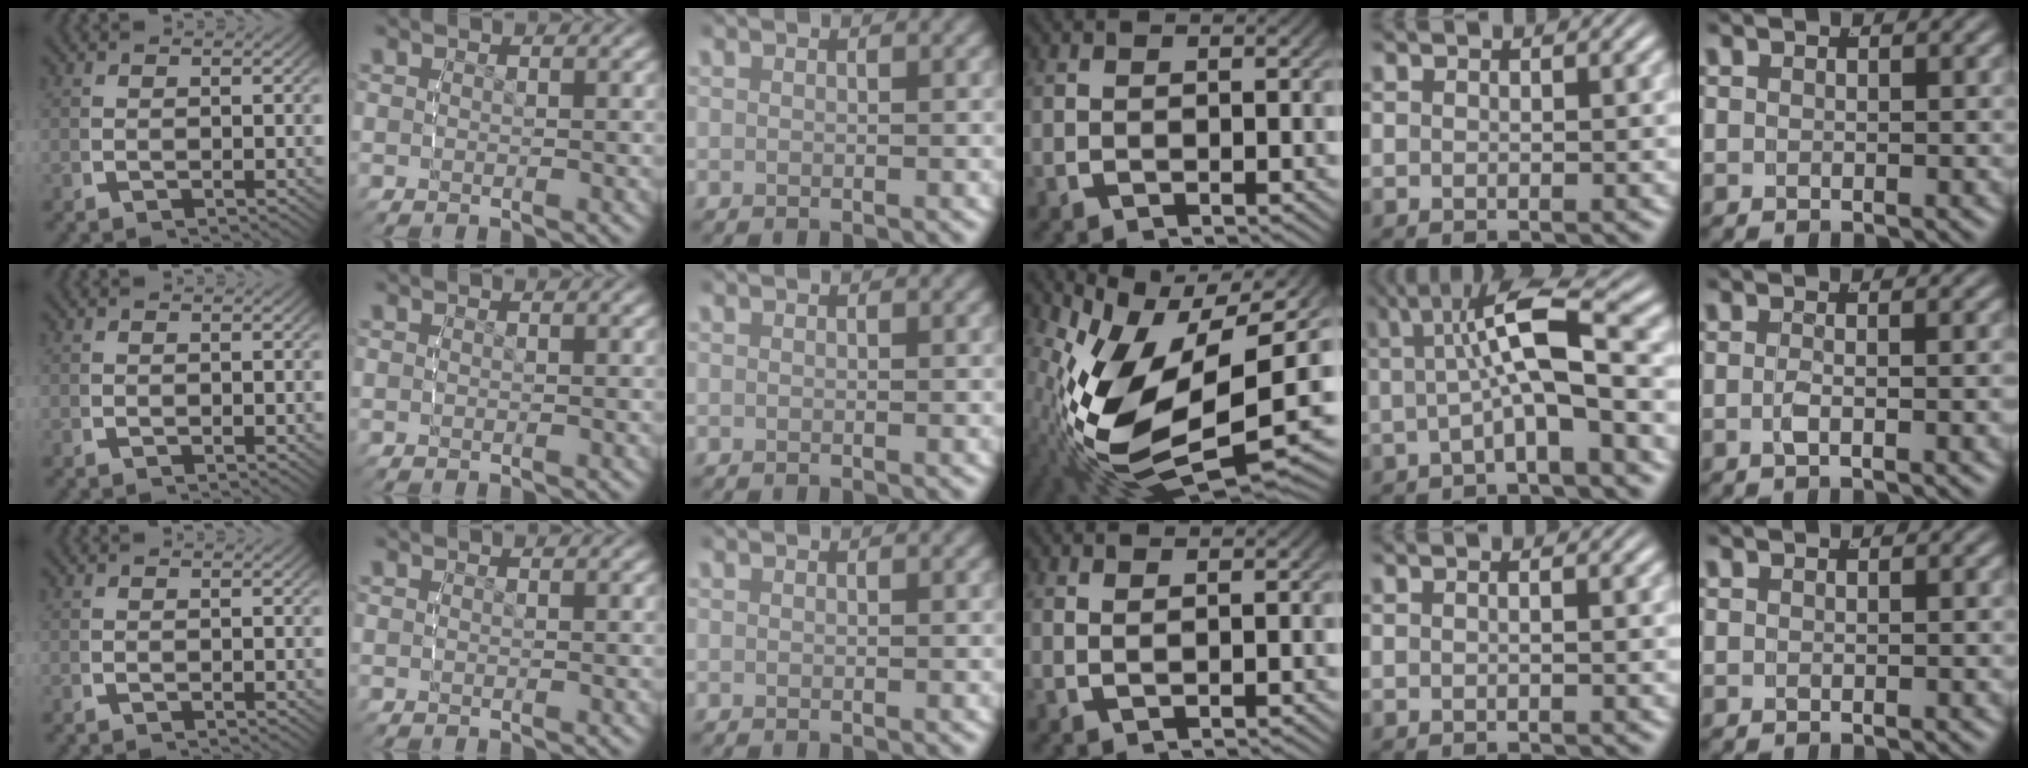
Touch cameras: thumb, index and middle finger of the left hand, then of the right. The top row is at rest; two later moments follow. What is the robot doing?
{"motion": "lift_and_place", "object": "button"}